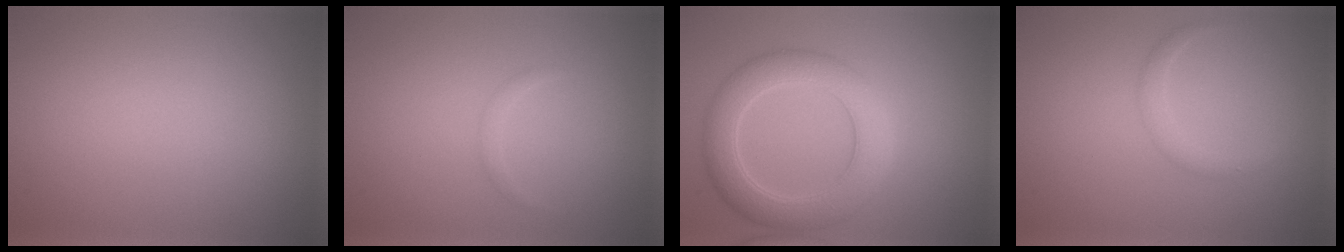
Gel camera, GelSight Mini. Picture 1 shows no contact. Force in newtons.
{"total": 0.6, "press": 0.6, "slide": 0.0}
{"total": 5.6, "press": 5.5, "slide": 0.6}
{"total": 1.4, "press": 1.4, "slide": 0.1}